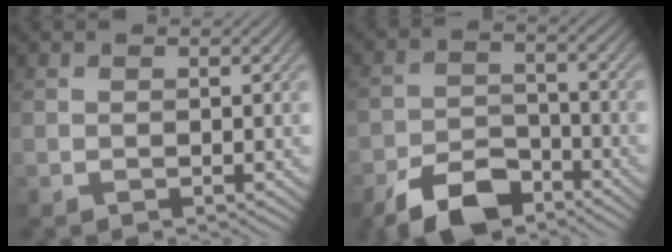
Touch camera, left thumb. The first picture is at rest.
{"total": 8.1, "force": [-5.9, 3.7, 4.1], "torque": [-0.075, -0.006, -0.120]}